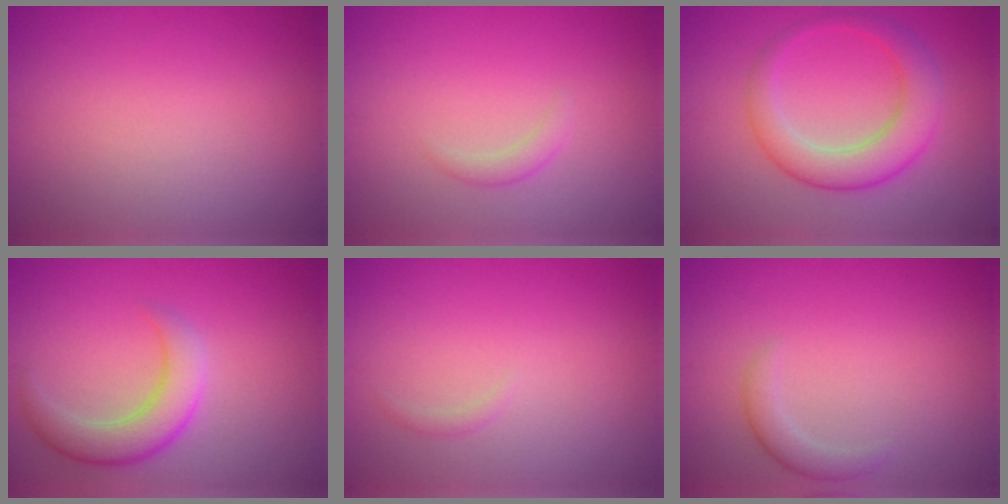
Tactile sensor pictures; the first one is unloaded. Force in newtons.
{"total": 1.1, "press": 1.1, "slide": 0.1}
{"total": 4.3, "press": 4.3, "slide": 0.4}
{"total": 4.3, "press": 4.3, "slide": 0.3}
{"total": 0.5, "press": 0.5, "slide": 0.0}
{"total": 1.7, "press": 1.7, "slide": 0.1}